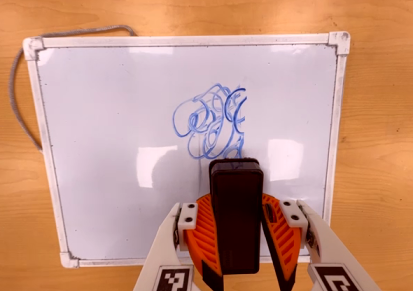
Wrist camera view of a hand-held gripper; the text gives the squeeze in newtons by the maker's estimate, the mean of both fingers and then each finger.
{"total": 11.2, "left": 10.1, "right": 12.4}